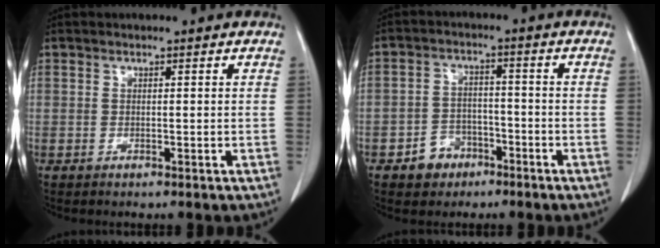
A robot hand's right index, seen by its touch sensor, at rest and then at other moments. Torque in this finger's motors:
{"motor_torque": [-0.08, -0.30, -0.36, -0.14]}